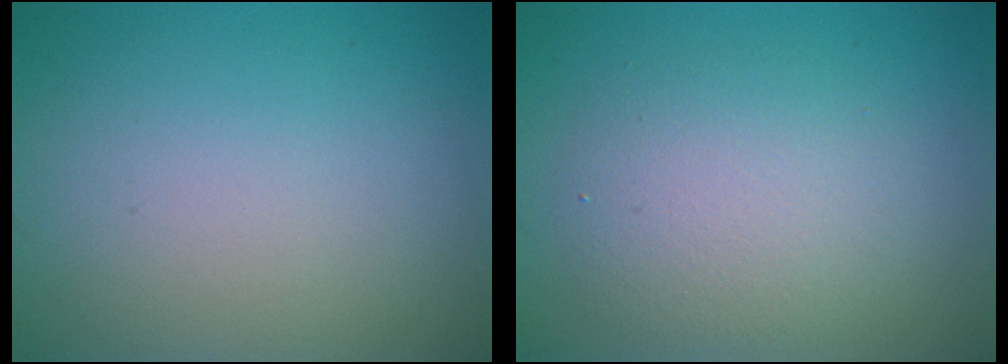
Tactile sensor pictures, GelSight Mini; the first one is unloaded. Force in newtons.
{"total": 4.0, "press": 4.0, "slide": 0.3}